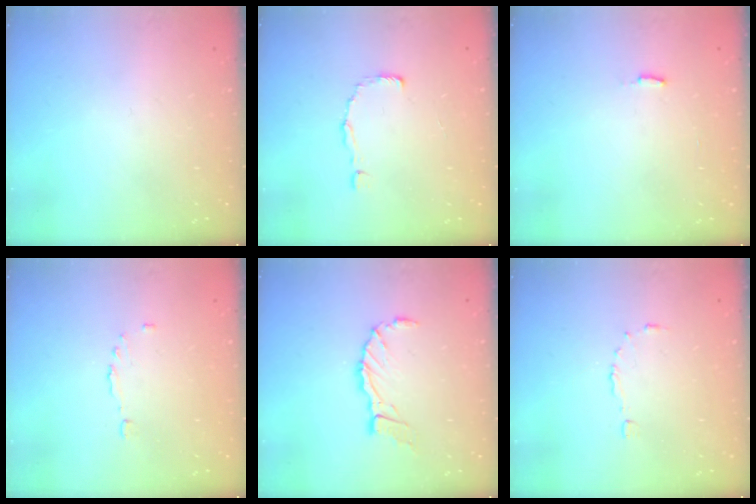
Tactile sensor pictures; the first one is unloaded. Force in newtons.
{"total": 2.0, "press": 2.0, "slide": 0.1}
{"total": 4.3, "press": 4.2, "slide": 0.3}
{"total": 2.7, "press": 2.6, "slide": 0.8}
{"total": 9.1, "press": 9.1, "slide": 1.0}
{"total": 4.7, "press": 4.7, "slide": 0.4}